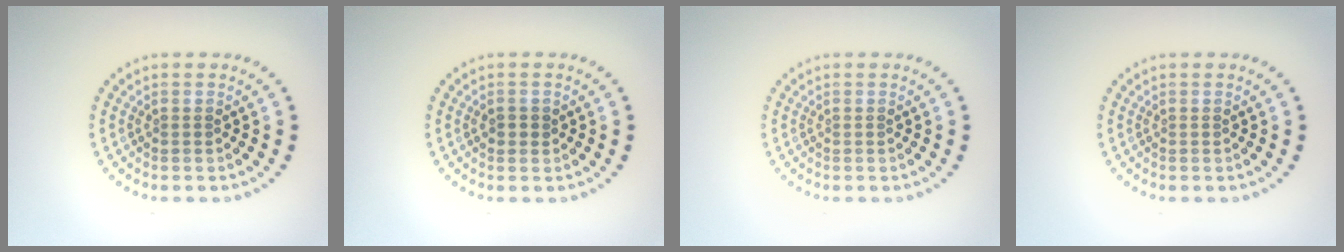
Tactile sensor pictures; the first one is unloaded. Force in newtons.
{"total": 1.0, "press": 1.0, "slide": 0.2}
{"total": 0.0}
{"total": 0.0}